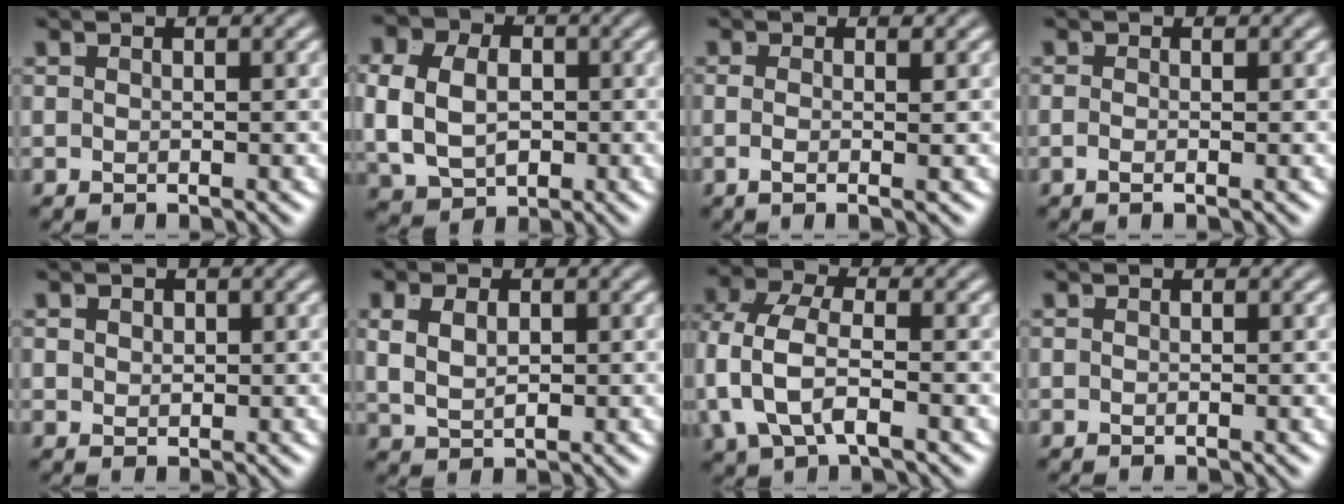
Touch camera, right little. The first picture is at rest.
{"total": 7.9, "force": [-0.2, 6.6, 4.3], "torque": [-0.098, -0.027, 0.005]}
{"total": 2.1, "force": [-0.5, -1.0, 1.8], "torque": [-0.031, -0.014, -0.001]}
{"total": 1.1, "force": [-0.6, -0.6, 0.7], "torque": [-0.011, -0.008, -0.007]}
{"total": 0.7, "force": [0.5, 0.1, 0.5], "torque": [-0.008, -0.010, 0.020]}
{"total": 4.7, "force": [0.5, 3.7, 2.9], "torque": [-0.065, -0.009, 0.014]}
{"total": 6.2, "force": [-0.6, 4.5, 4.3], "torque": [-0.124, -0.027, 0.000]}
{"total": 0.0}